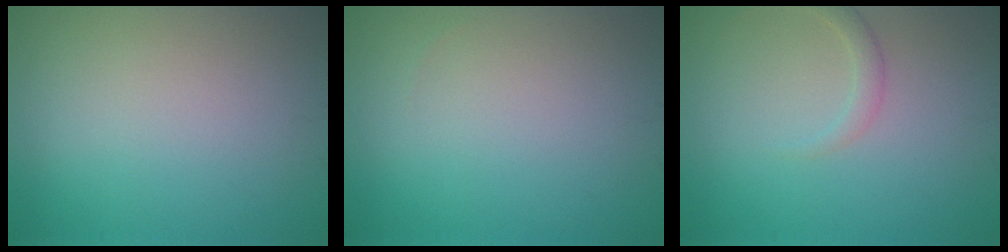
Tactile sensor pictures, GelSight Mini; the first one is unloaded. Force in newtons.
{"total": 0.0}
{"total": 1.4, "press": 1.4, "slide": 0.1}